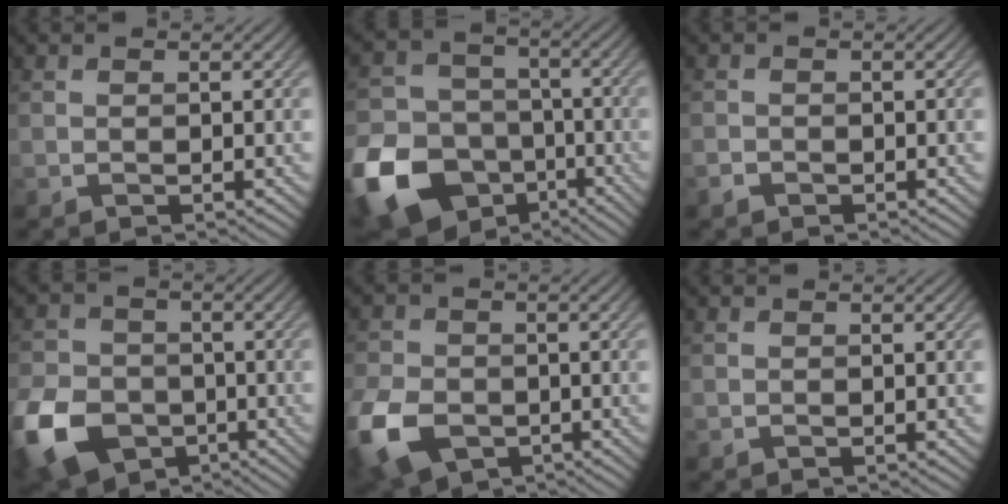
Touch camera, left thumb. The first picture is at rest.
{"total": 16.8, "force": [-8.1, 12.7, 7.5], "torque": [-0.217, -0.047, -0.145]}
{"total": 1.0, "force": [-0.8, 0.6, 0.3], "torque": [-0.008, -0.001, -0.017]}
{"total": 12.4, "force": [-5.4, 9.1, 6.4], "torque": [-0.182, -0.041, -0.110]}
{"total": 10.1, "force": [-4.3, 6.9, 6.0], "torque": [-0.168, -0.029, -0.085]}
{"total": 0.0}